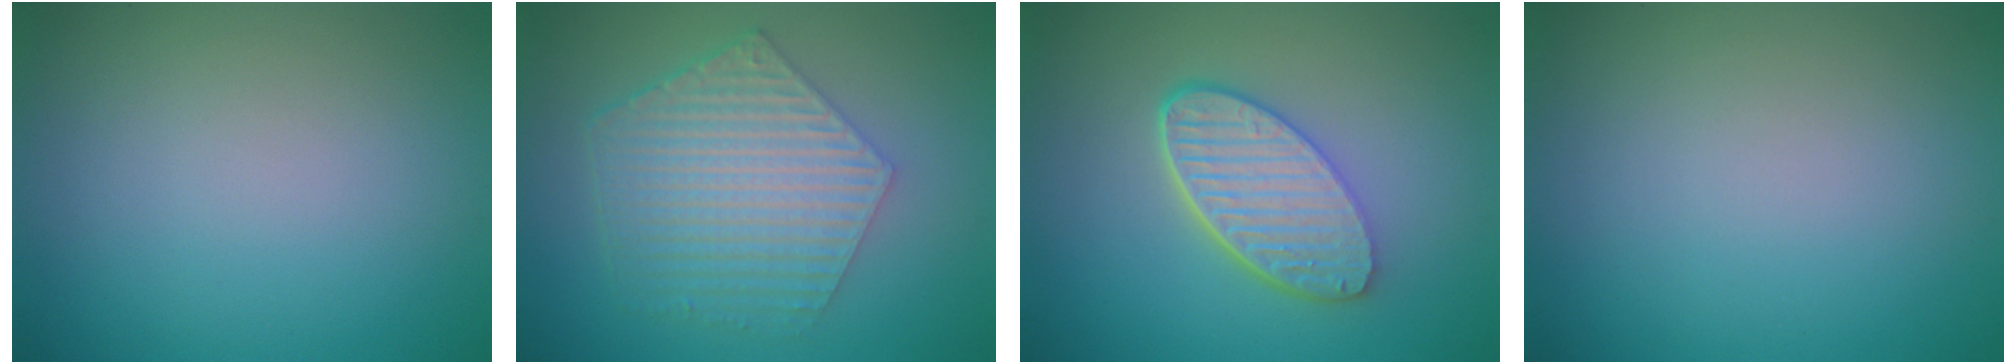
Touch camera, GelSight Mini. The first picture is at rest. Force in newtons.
{"total": 6.2, "press": 4.5, "slide": 4.3}
{"total": 6.0, "press": 4.5, "slide": 3.9}
{"total": 0.0}